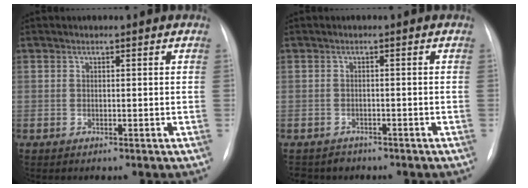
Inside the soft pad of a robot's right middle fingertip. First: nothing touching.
{"total": 3.2, "force": [-2.6, 1.8, -0.4], "torque": [0.006, 0.001, -0.043]}